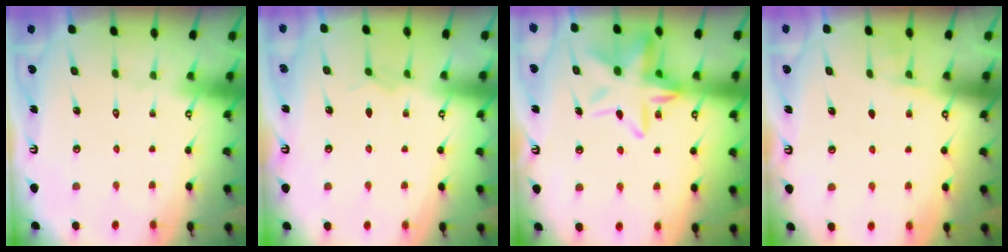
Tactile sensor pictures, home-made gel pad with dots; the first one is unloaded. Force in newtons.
{"total": 2.6, "press": 2.6, "slide": 0.4}
{"total": 15.5, "press": 15.5, "slide": 1.4}
{"total": 3.7, "press": 3.4, "slide": 1.3}